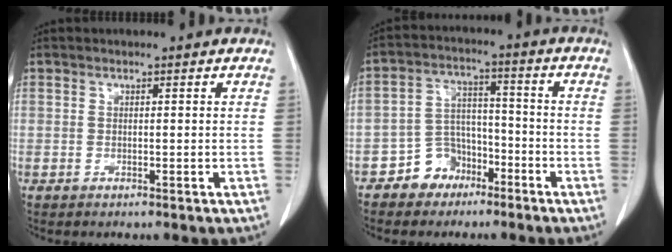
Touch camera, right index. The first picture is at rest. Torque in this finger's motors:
{"motor_torque": [-0.08, -0.03, 0.01, 0.00]}